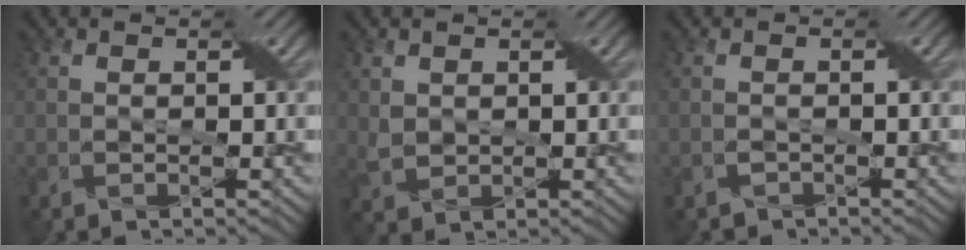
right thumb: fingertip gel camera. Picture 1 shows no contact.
{"total": 2.1, "force": [1.0, 1.6, 0.8], "torque": [-0.029, -0.002, 0.023]}
{"total": 1.0, "force": [-0.9, 0.4, -0.1], "torque": [-0.001, 0.000, -0.018]}